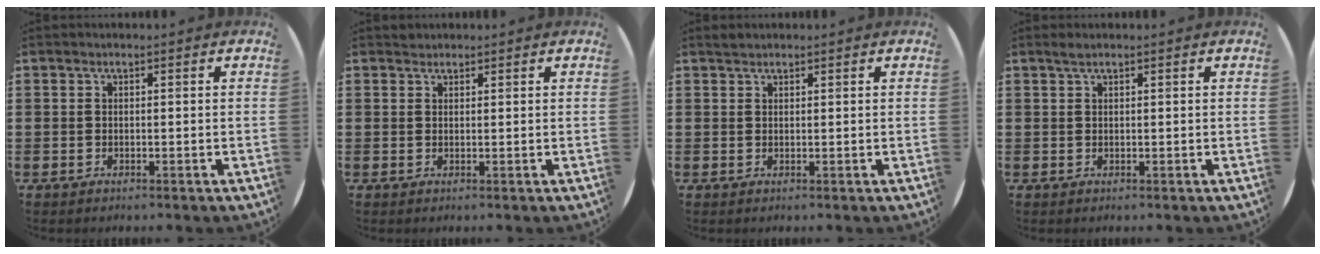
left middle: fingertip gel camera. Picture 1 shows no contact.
{"total": 0.8, "force": [0.8, 0.3, -0.1], "torque": [0.009, -0.001, 0.014]}
{"total": 0.8, "force": [0.8, 0.2, 0.0], "torque": [-0.001, 0.002, 0.016]}
{"total": 0.8, "force": [0.6, 0.0, 0.4], "torque": [-0.009, 0.002, 0.011]}